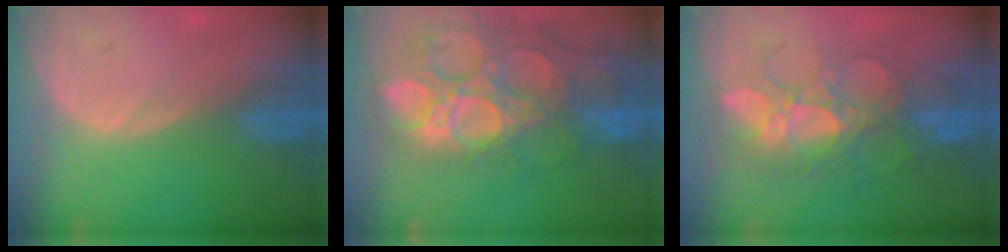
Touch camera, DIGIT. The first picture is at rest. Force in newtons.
{"total": 15.8, "press": 13.1, "slide": 8.9}
{"total": 8.8, "press": 8.7, "slide": 1.5}